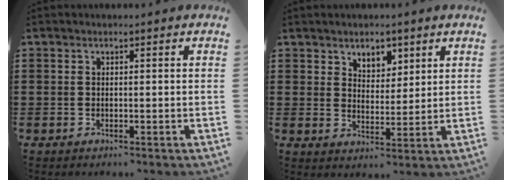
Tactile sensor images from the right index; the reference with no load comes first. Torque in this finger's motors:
{"motor_torque": [0.02, -0.01, 0.11, 0.01]}